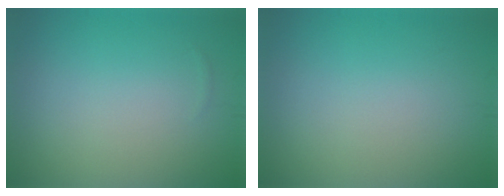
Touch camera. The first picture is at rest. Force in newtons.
{"total": 0.0}